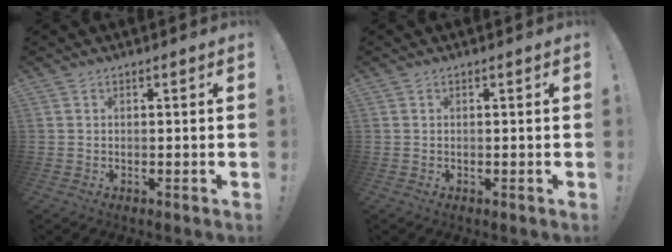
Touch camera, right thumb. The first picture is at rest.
{"total": 0.0}